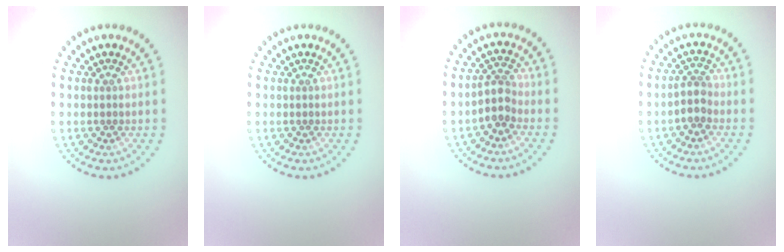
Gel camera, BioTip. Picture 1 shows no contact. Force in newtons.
{"total": 0.0}
{"total": 2.2, "press": 1.8, "slide": 1.3}
{"total": 1.8, "press": 1.5, "slide": 0.9}